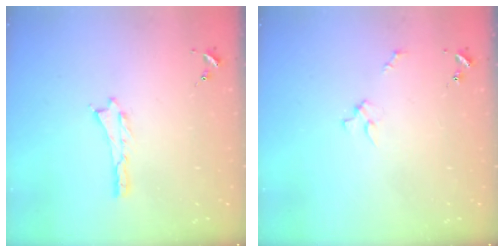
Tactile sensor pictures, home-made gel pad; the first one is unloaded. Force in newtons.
{"total": 2.3, "press": 2.2, "slide": 0.3}